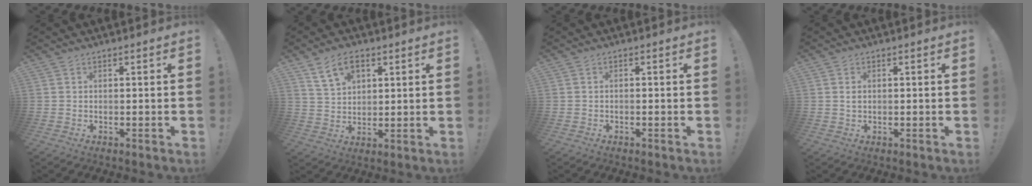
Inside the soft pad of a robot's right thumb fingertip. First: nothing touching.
{"total": 8.8, "force": [4.7, 5.4, 5.2], "torque": [-0.086, -0.005, 0.091]}
{"total": 0.7, "force": [-0.6, 0.0, 0.4], "torque": [-0.005, 0.000, -0.010]}
{"total": 1.1, "force": [0.4, 0.7, 0.7], "torque": [-0.015, 0.004, 0.007]}